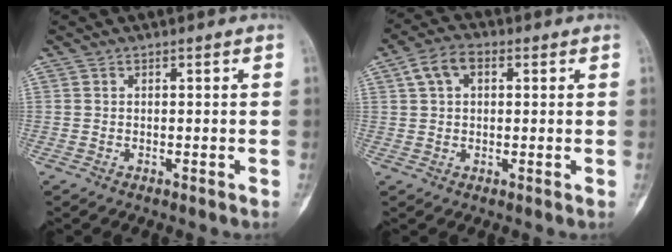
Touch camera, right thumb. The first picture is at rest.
{"total": 6.0, "force": [2.0, 3.8, 4.2], "torque": [-0.077, 0.016, 0.032]}